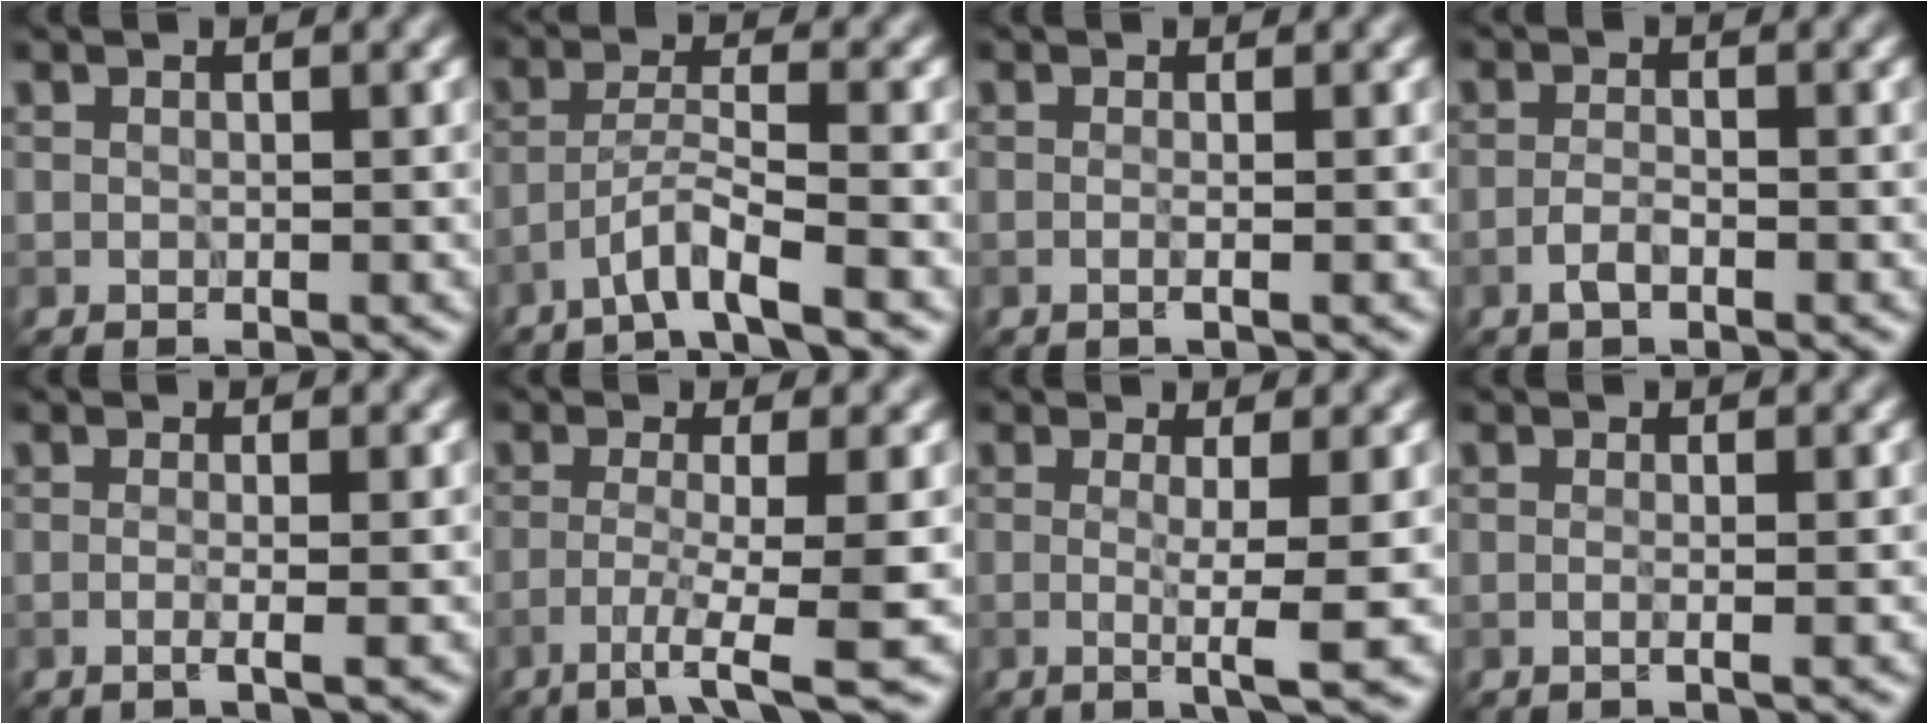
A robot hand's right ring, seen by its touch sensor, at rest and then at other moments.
{"total": 3.4, "force": [-2.4, 0.1, 2.4], "torque": [-0.044, 0.013, -0.055]}
{"total": 1.6, "force": [0.2, 0.8, 1.3], "torque": [0.000, -0.004, -0.018]}
{"total": 1.4, "force": [-0.8, 0.4, 1.0], "torque": [-0.023, 0.005, -0.021]}
{"total": 1.8, "force": [-0.1, 0.8, 1.7], "torque": [-0.011, -0.003, -0.021]}
{"total": 5.0, "force": [-2.3, 0.5, 4.5], "torque": [-0.072, -0.002, -0.050]}
{"total": 4.1, "force": [-0.2, 0.6, 4.0], "torque": [-0.066, -0.005, -0.009]}
{"total": 1.7, "force": [0.3, 0.9, 1.5], "torque": [0.001, -0.003, -0.018]}